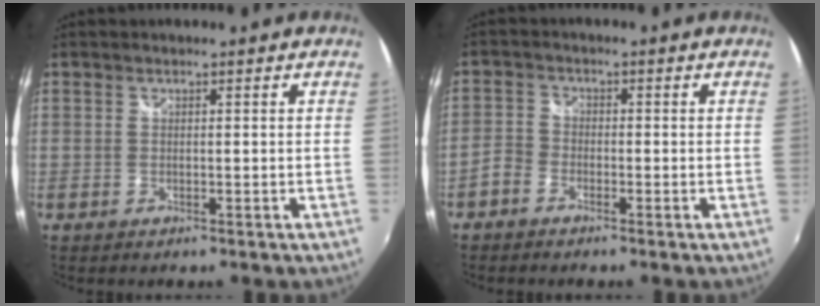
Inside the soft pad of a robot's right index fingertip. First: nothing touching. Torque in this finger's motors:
{"motor_torque": [-0.28, 0.17, -0.61, -0.21]}